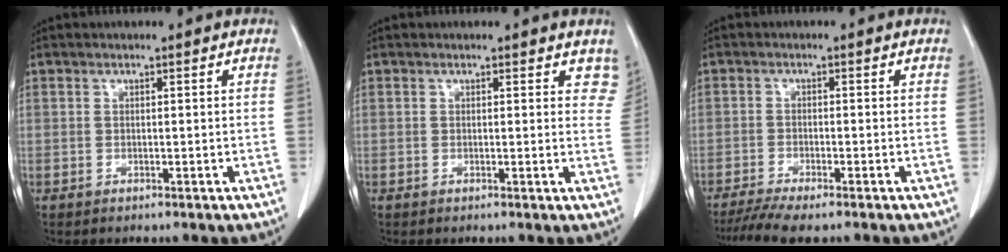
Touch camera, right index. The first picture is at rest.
{"total": 4.3, "force": [3.6, 1.9, 1.4], "torque": [0.005, -0.008, 0.021]}
{"total": 6.0, "force": [-4.8, 0.3, 3.6], "torque": [-0.058, -0.013, -0.082]}